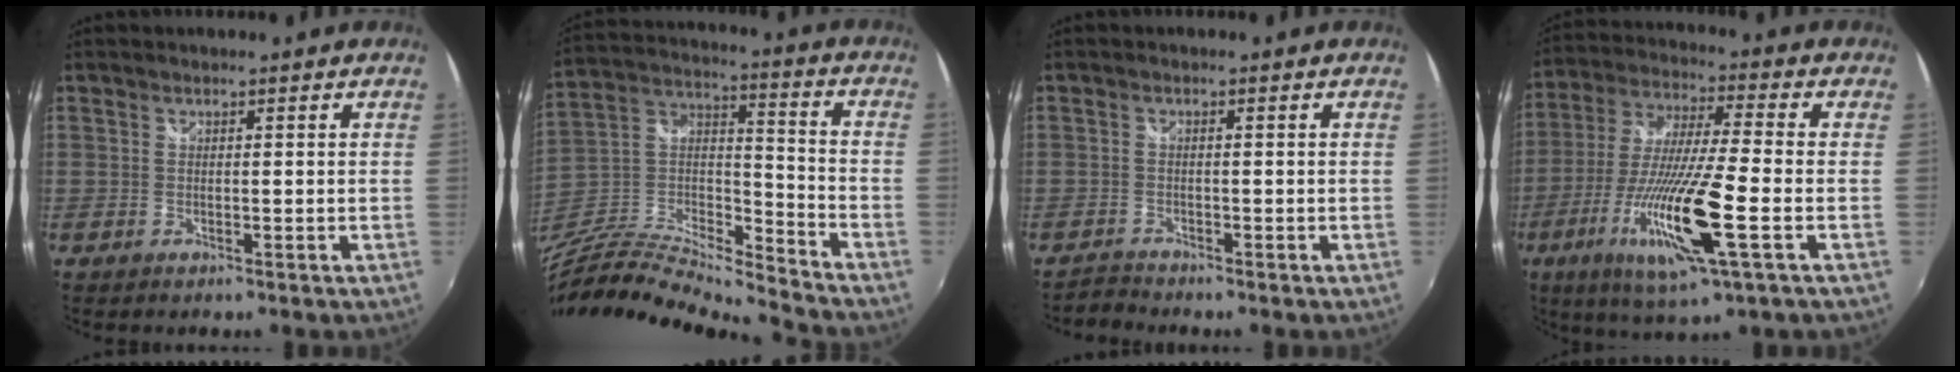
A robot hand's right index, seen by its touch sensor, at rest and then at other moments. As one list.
[{"total": 21.3, "force": [-18.5, 3.0, 10.0], "torque": [-0.207, -0.009, -0.340]}, {"total": 2.1, "force": [-2.0, 0.2, -0.3], "torque": [-0.002, -0.006, -0.041]}, {"total": 18.7, "force": [-6.7, 1.6, 17.3], "torque": [-0.345, -0.038, -0.123]}]